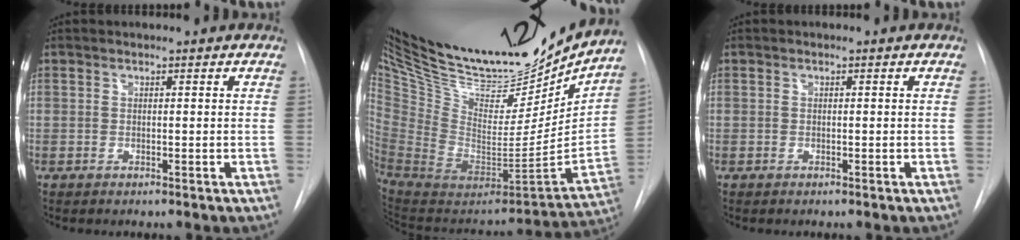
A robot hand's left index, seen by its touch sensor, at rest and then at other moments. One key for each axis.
{"total": 34.2, "fx": 29.1, "fy": 9.2, "fz": 15.5, "tx": -0.305, "ty": -0.043, "tz": 0.462}
{"total": 0.0}